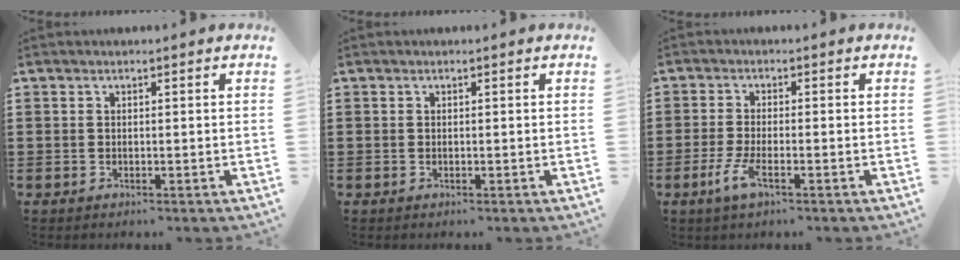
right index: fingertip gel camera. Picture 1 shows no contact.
{"total": 0.0}
{"total": 3.9, "force": [-1.9, 0.8, 3.3], "torque": [-0.083, -0.014, -0.041]}